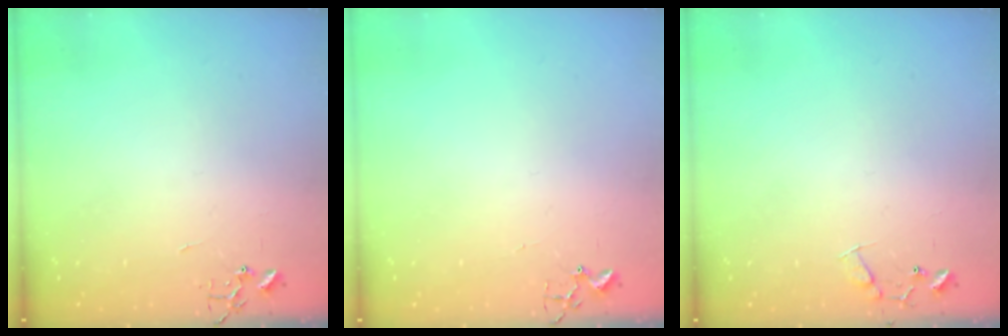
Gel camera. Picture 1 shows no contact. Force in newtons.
{"total": 1.7, "press": 1.6, "slide": 0.2}
{"total": 8.1, "press": 8.1, "slide": 0.5}